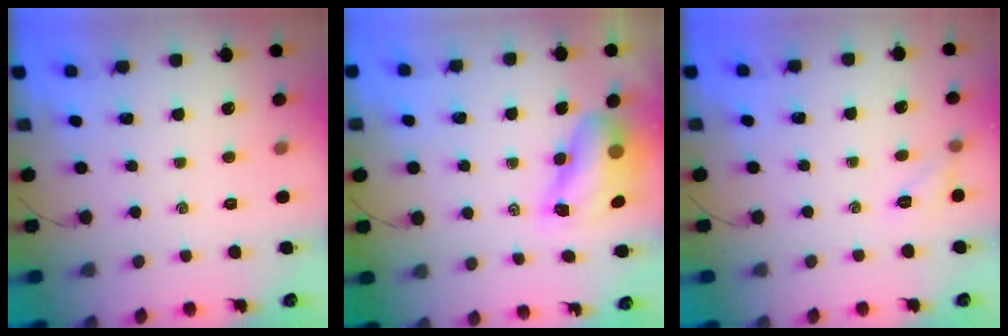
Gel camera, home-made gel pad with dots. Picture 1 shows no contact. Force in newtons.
{"total": 9.0, "press": 8.8, "slide": 1.9}
{"total": 6.2, "press": 6.0, "slide": 1.4}